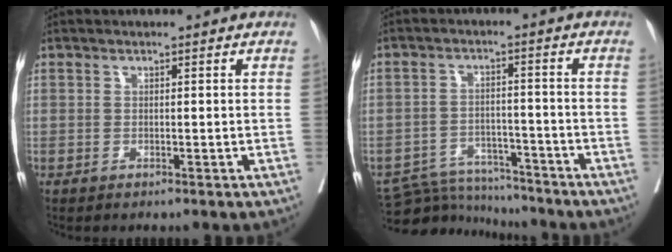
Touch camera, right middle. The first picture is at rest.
{"total": 8.6, "force": [-8.5, 1.5, -0.3], "torque": [0.007, 0.010, -0.140]}